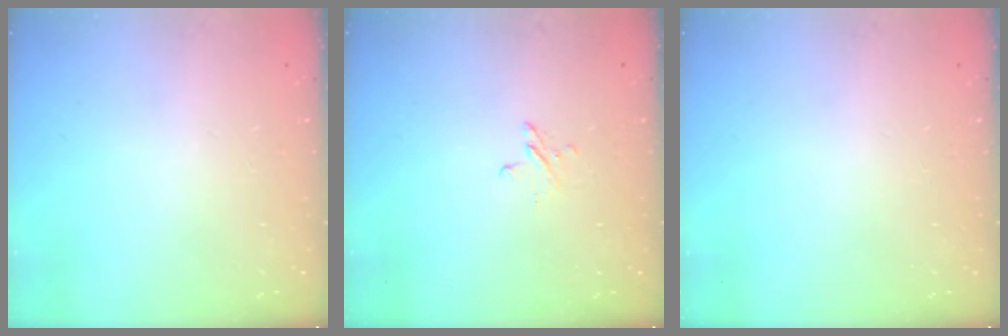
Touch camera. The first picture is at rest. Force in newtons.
{"total": 2.7, "press": 2.7, "slide": 0.2}
{"total": 0.0}